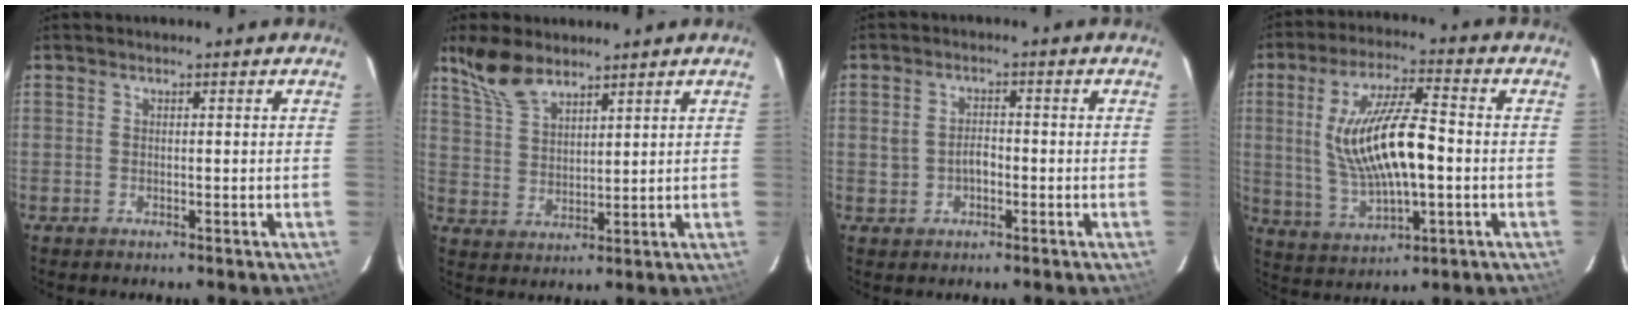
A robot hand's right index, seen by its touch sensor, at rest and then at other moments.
{"total": 7.8, "force": [6.2, 3.0, 3.8], "torque": [-0.082, 0.016, 0.129]}
{"total": 3.3, "force": [-0.7, 2.3, 2.2], "torque": [-0.044, 0.008, -0.007]}
{"total": 15.5, "force": [-0.2, 5.2, 14.6], "torque": [-0.283, 0.001, 0.013]}